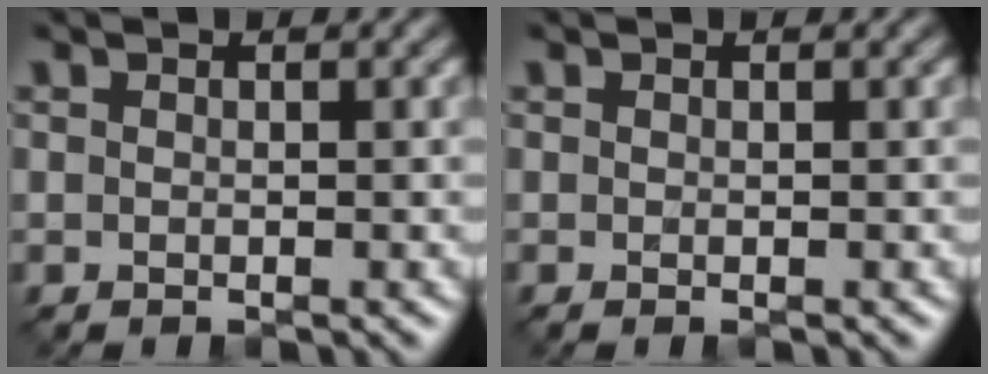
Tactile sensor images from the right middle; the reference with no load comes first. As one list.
[{"total": 0.0}]